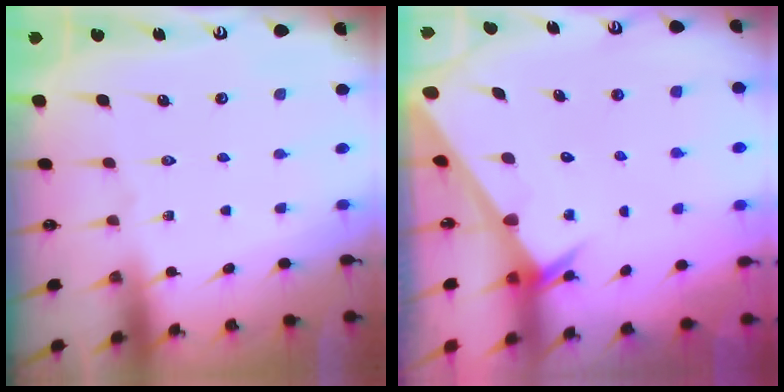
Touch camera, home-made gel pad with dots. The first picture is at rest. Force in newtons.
{"total": 2.3, "press": 2.3, "slide": 0.1}